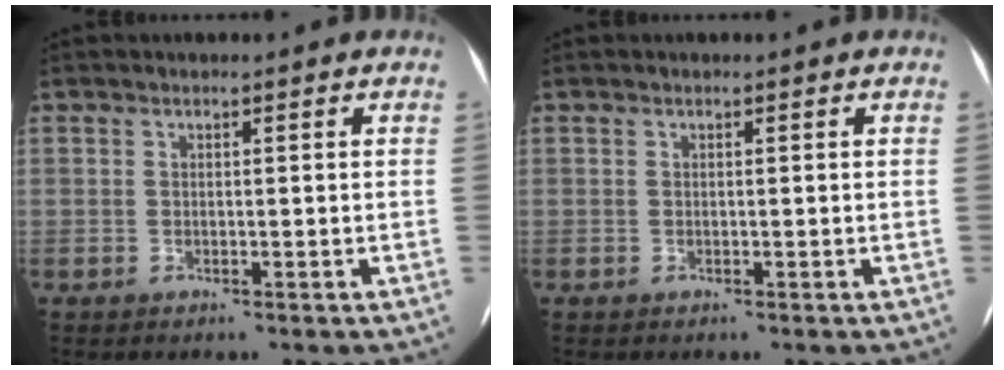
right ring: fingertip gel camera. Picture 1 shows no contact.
{"total": 0.0}